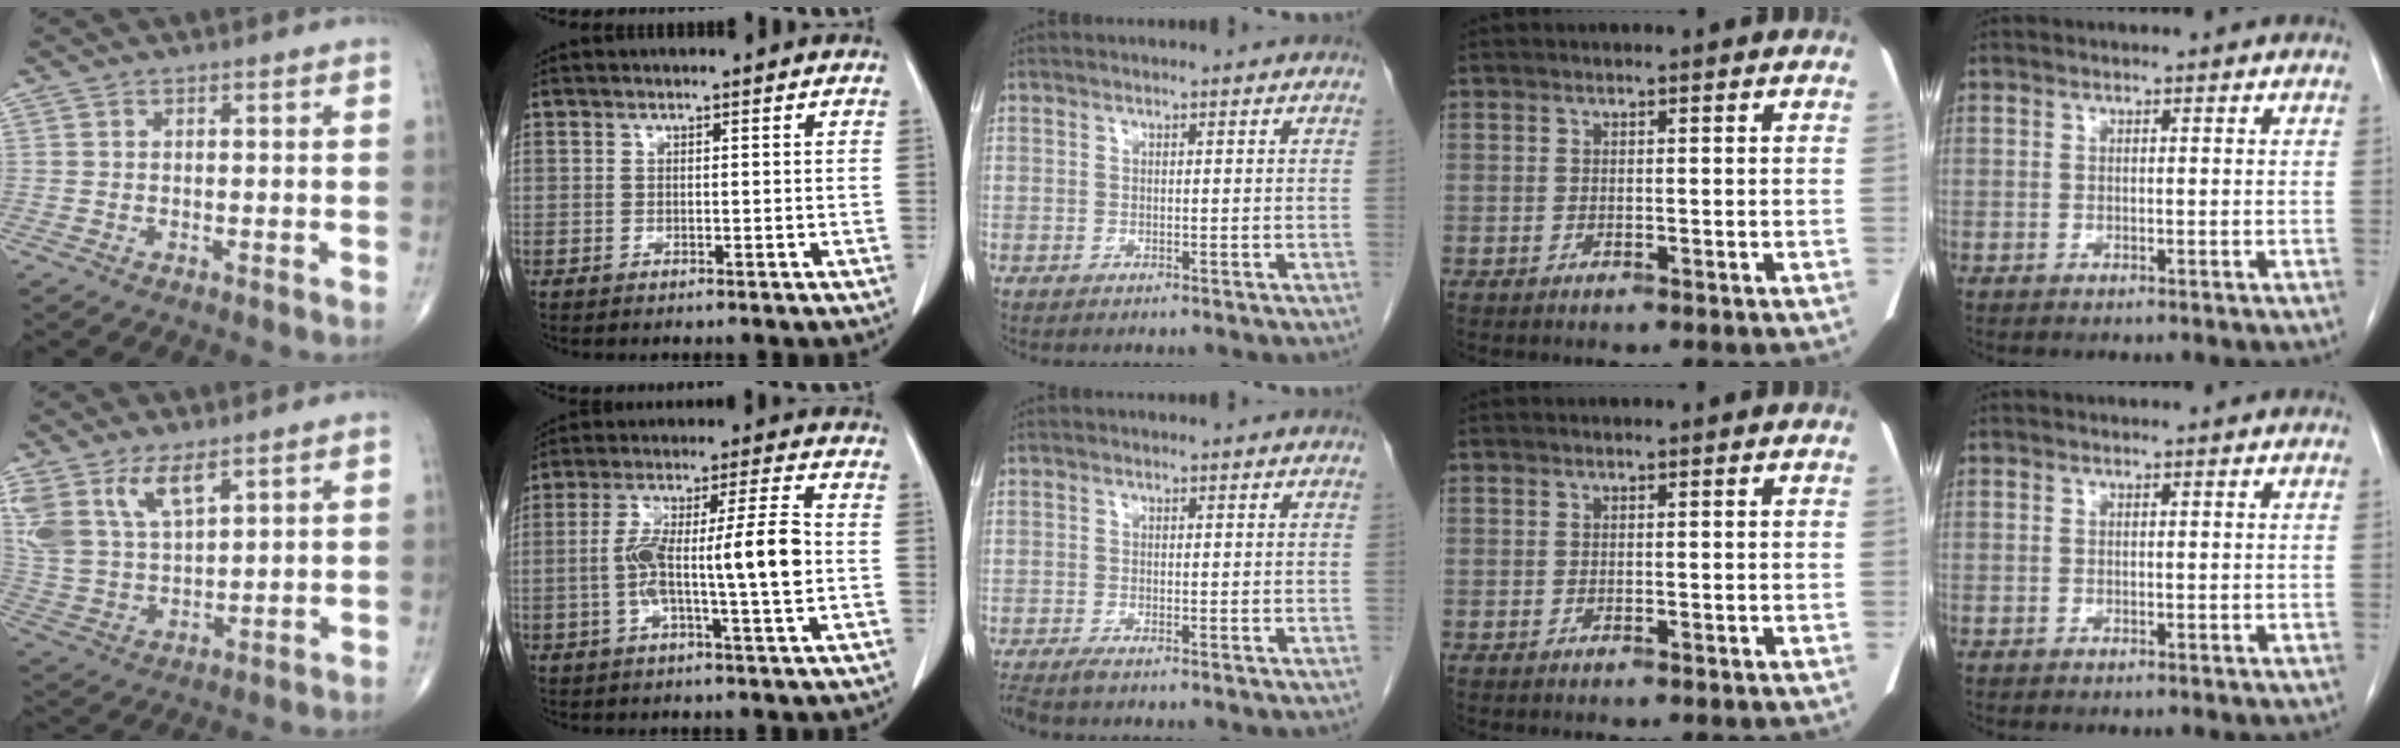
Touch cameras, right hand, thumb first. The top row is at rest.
{"thumb": {"total": 11.1, "force": [6.6, 4.8, 7.5], "torque": [-0.149, -0.024, 0.145]}, "index": {"total": 11.6, "force": [-1.2, 0.6, 11.5], "torque": [-0.207, 0.019, -0.025]}, "middle": {"total": 2.0, "force": [-1.7, 0.0, 1.1], "torque": [-0.021, -0.006, -0.031]}}